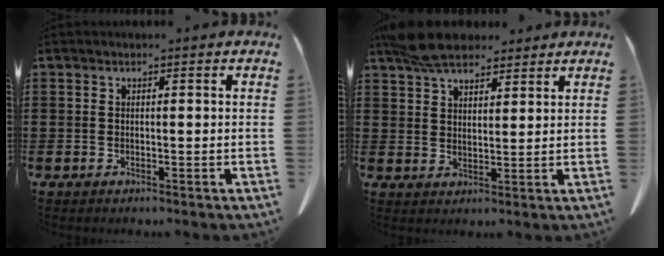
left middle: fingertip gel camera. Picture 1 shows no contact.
{"total": 8.0, "force": [6.5, 3.0, 3.5], "torque": [-0.080, -0.007, 0.122]}